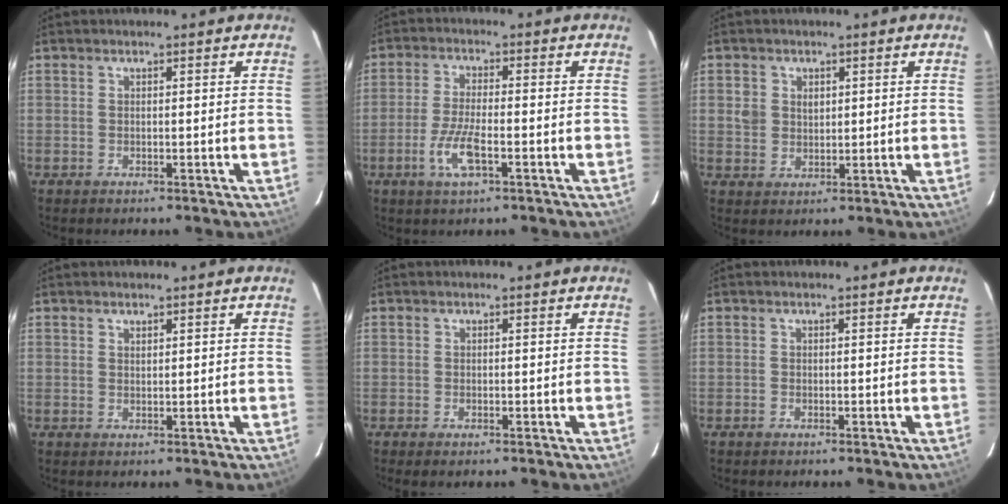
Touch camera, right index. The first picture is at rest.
{"total": 6.7, "force": [-2.9, 1.6, 5.8], "torque": [-0.127, -0.006, -0.057]}
{"total": 3.6, "force": [0.9, 3.2, 1.4], "torque": [-0.022, 0.008, 0.018]}
{"total": 0.8, "force": [0.7, 0.3, 0.2], "torque": [-0.004, 0.000, 0.013]}
{"total": 0.8, "force": [-0.6, 0.2, 0.5], "torque": [-0.010, -0.003, -0.010]}
{"total": 0.0}